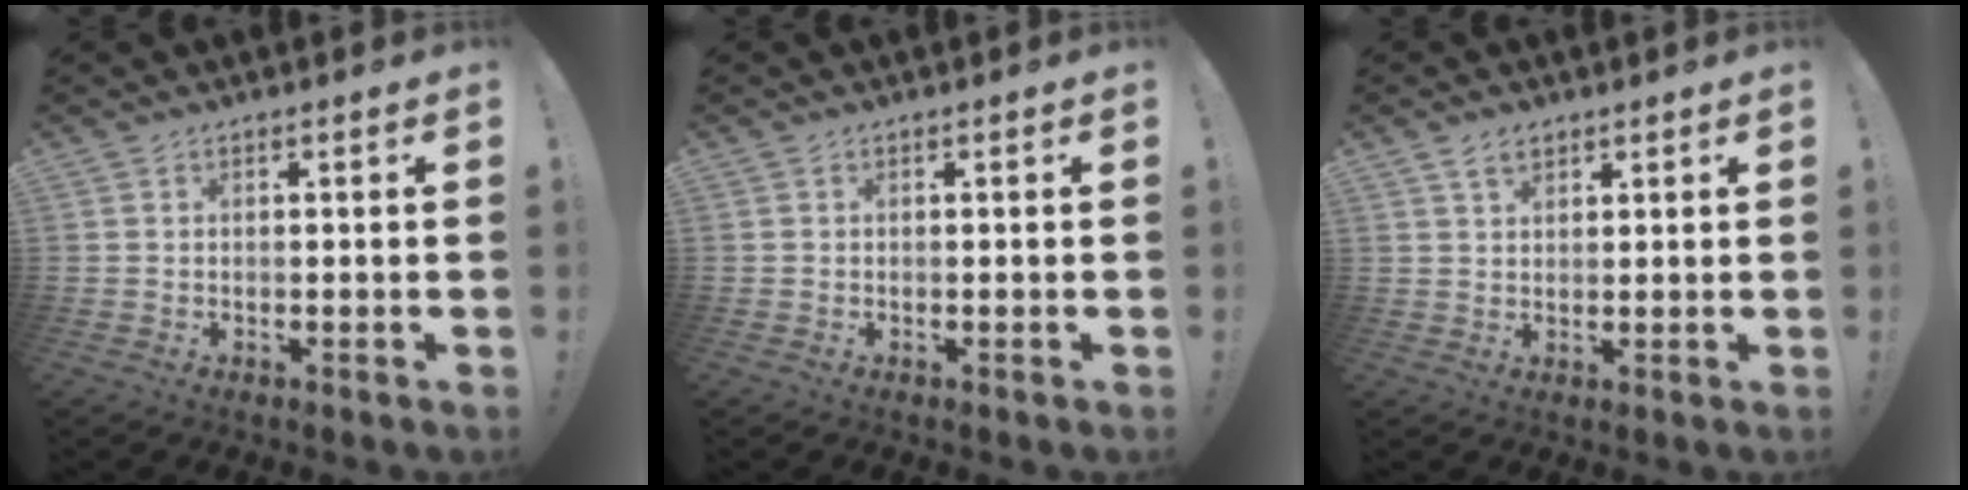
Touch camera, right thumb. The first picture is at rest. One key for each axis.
{"total": 0.0}
{"total": 3.8, "fx": 2.4, "fy": 2.2, "fz": 1.8, "tx": -0.027, "ty": -0.006, "tz": 0.044}